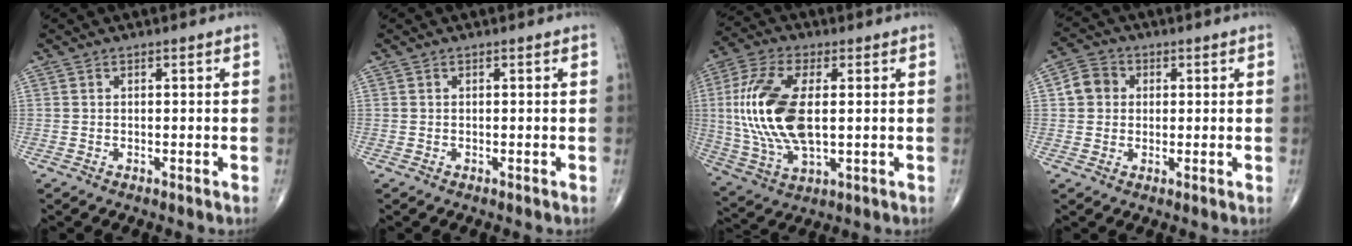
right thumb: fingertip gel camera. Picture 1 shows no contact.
{"total": 0.0}
{"total": 17.5, "force": [1.3, 8.4, 15.3], "torque": [-0.330, -0.005, 0.026]}
{"total": 5.1, "force": [0.8, 4.6, 2.1], "torque": [-0.022, 0.008, 0.005]}